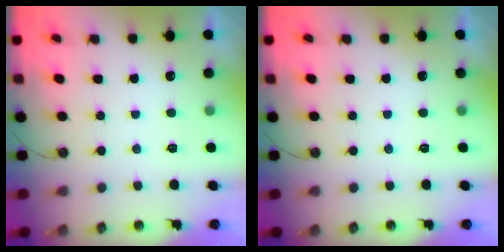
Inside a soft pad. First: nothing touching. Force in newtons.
{"total": 0.0}